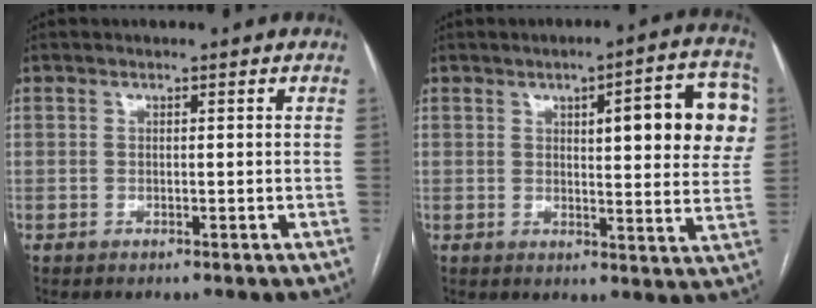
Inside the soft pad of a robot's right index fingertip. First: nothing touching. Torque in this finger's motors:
{"motor_torque": [0.69, 0.32, 0.64, 0.07]}